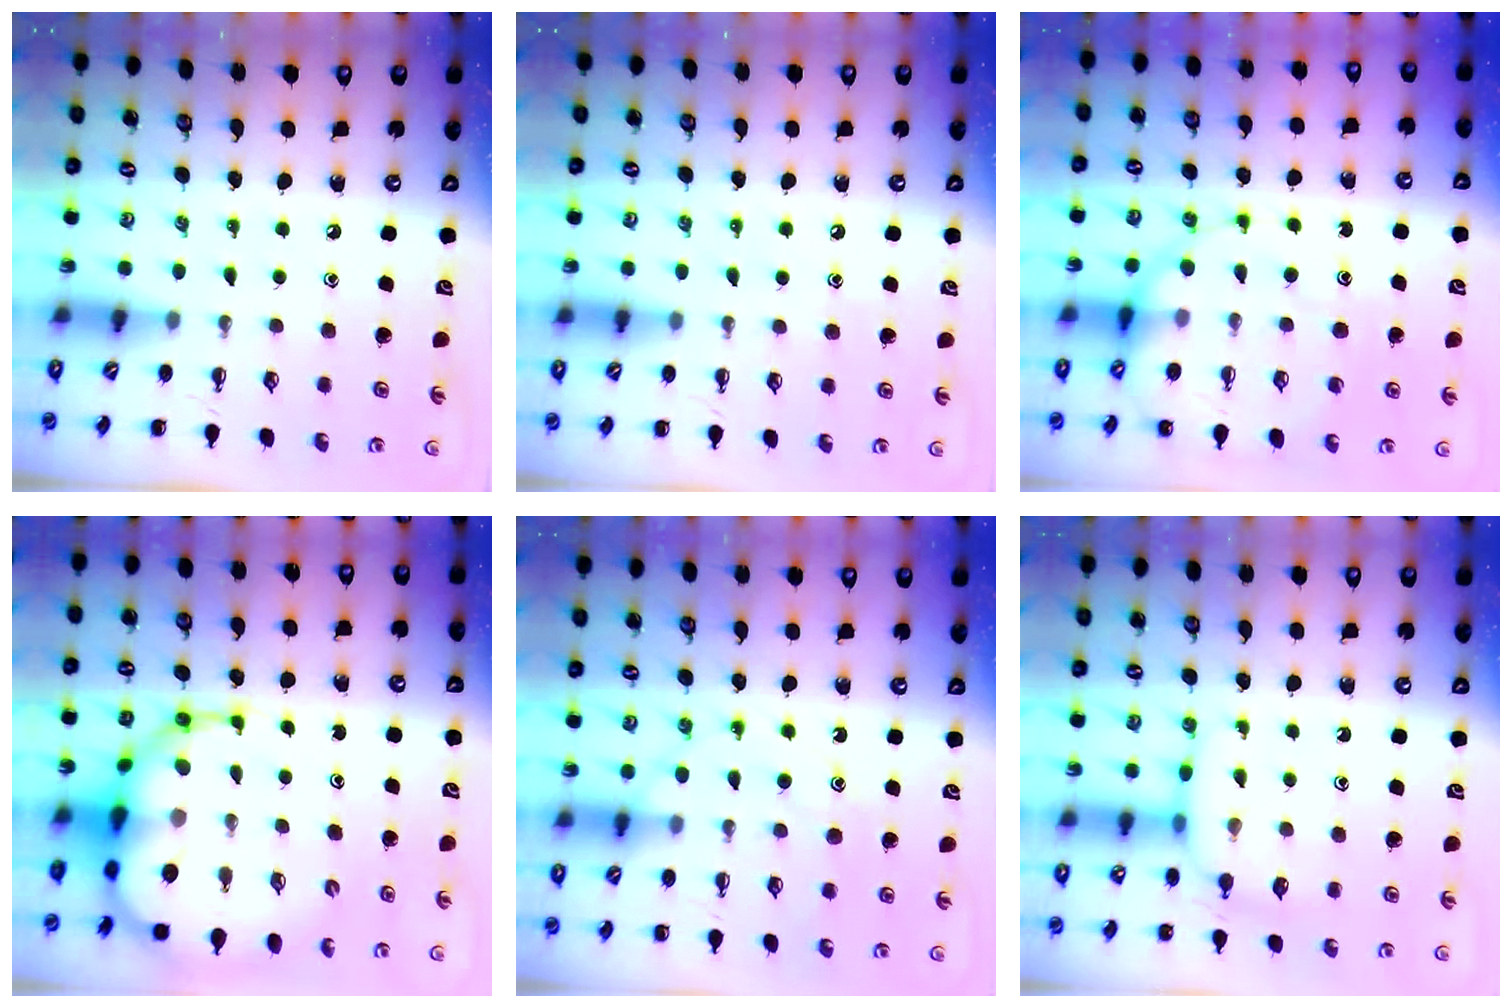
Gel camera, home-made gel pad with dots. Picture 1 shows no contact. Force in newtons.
{"total": 7.3, "press": 7.1, "slide": 1.5}
{"total": 15.2, "press": 15.1, "slide": 2.0}
{"total": 15.1, "press": 14.6, "slide": 3.9}
{"total": 13.4, "press": 13.4, "slide": 0.9}
{"total": 8.4, "press": 8.2, "slide": 1.6}